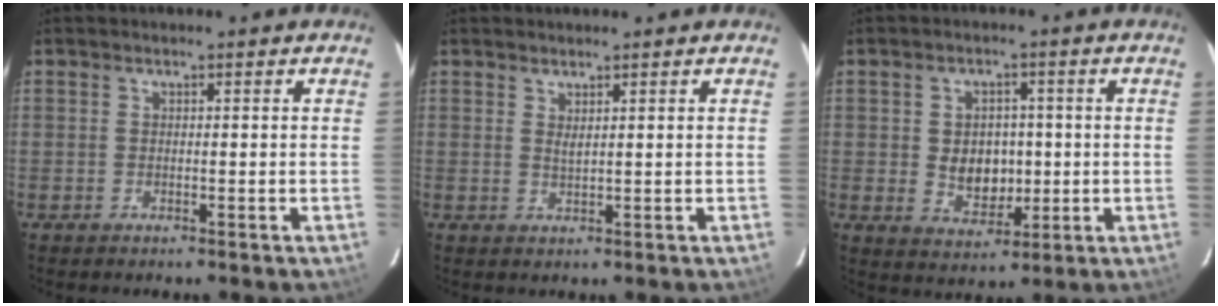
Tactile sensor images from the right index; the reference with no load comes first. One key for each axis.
{"total": 1.4, "fx": 1.1, "fy": 0.0, "fz": 0.9, "tx": -0.019, "ty": -0.002, "tz": 0.019}
{"total": 7.3, "fx": -0.1, "fy": 5.5, "fz": 4.8, "tx": -0.088, "ty": 0.003, "tz": 0.013}